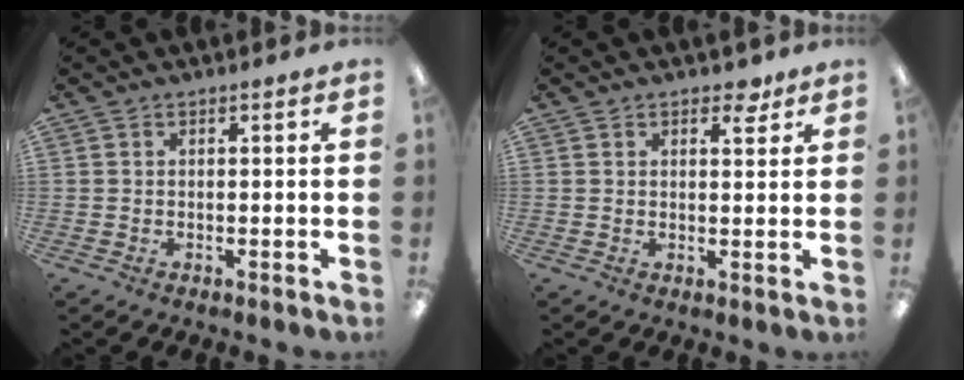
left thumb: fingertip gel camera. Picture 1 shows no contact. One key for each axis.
{"total": 3.8, "fx": 2.7, "fy": 2.0, "fz": 1.9, "tx": -0.009, "ty": -0.009, "tz": 0.042}